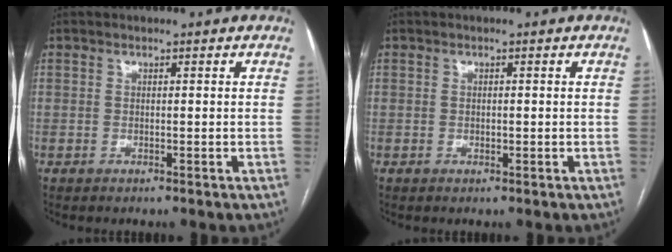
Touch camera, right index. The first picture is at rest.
{"total": 0.6, "force": [-0.1, 0.3, 0.5], "torque": [-0.010, -0.001, -0.001]}